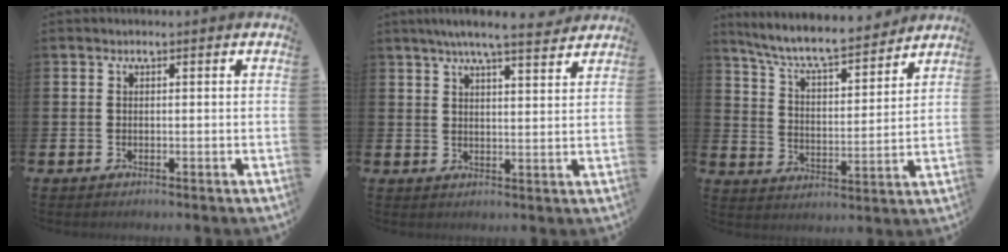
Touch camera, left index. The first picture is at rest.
{"total": 6.3, "force": [5.7, 0.2, 2.6], "torque": [-0.056, -0.022, 0.099]}
{"total": 8.0, "force": [7.4, 1.1, 2.8], "torque": [-0.090, -0.053, 0.128]}